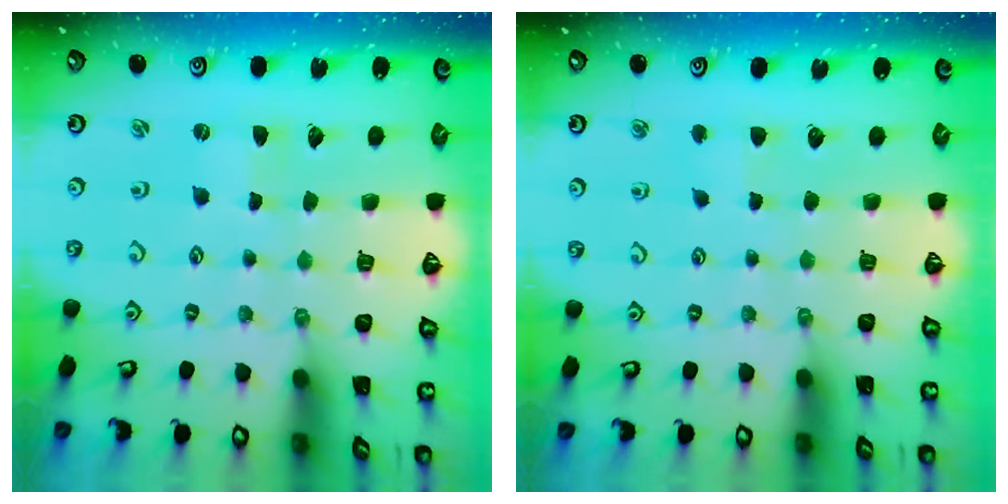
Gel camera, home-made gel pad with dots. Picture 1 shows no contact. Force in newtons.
{"total": 2.9, "press": 2.8, "slide": 0.4}